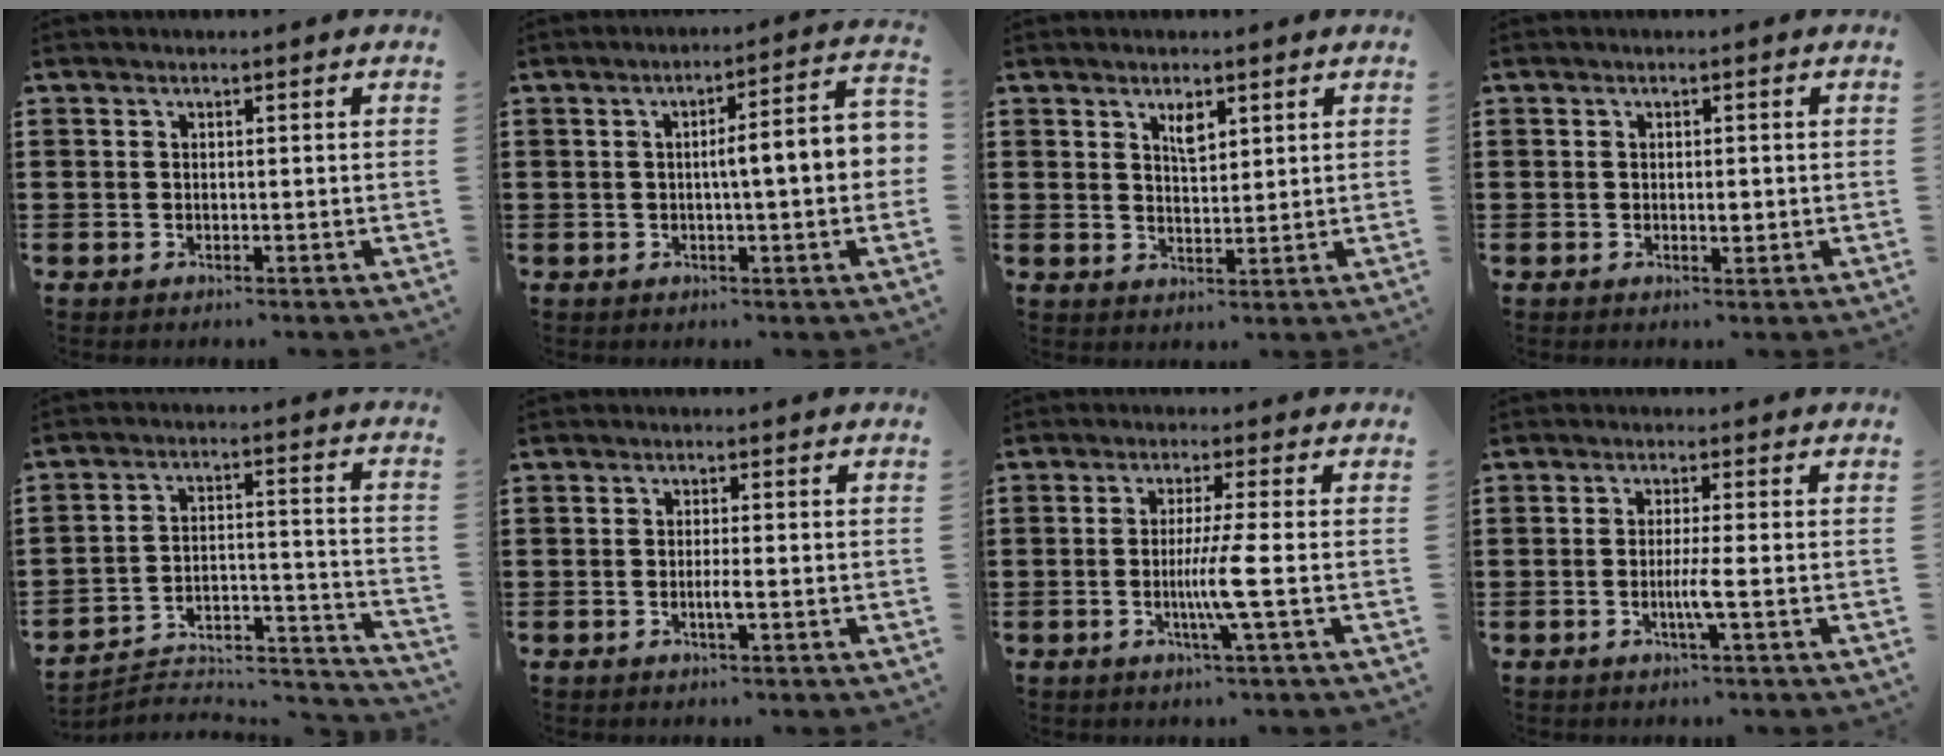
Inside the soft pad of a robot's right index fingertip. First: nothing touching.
{"total": 6.6, "force": [-0.3, 0.8, 6.6], "torque": [-0.109, -0.003, -0.012]}
{"total": 2.9, "force": [1.9, 1.1, 1.9], "torque": [-0.033, 0.000, 0.031]}
{"total": 1.5, "force": [-0.2, 0.6, 1.3], "torque": [-0.023, 0.001, -0.003]}
{"total": 3.9, "force": [-3.6, 1.4, 0.7], "torque": [-0.018, 0.000, -0.078]}
{"total": 2.1, "force": [-0.7, -0.1, 1.9], "torque": [-0.043, -0.009, -0.015]}
{"total": 5.9, "force": [-1.2, -1.1, 5.7], "torque": [-0.113, -0.022, -0.029]}
{"total": 3.4, "force": [-0.9, -0.5, 3.2], "torque": [-0.064, -0.016, -0.020]}